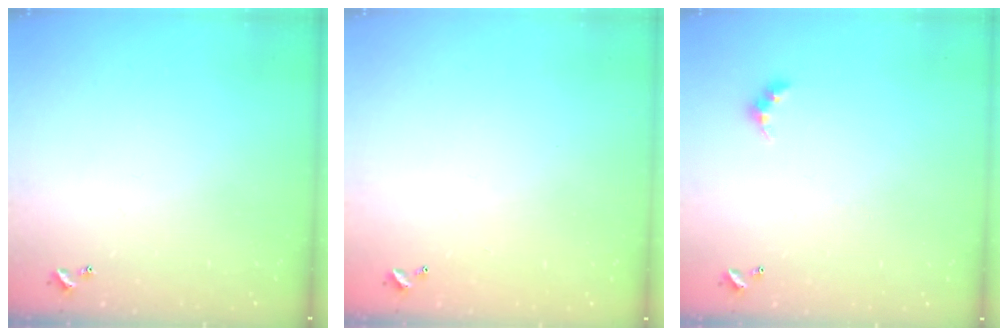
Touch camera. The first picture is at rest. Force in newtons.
{"total": 2.9, "press": 2.9, "slide": 0.1}
{"total": 2.4, "press": 2.4, "slide": 0.5}